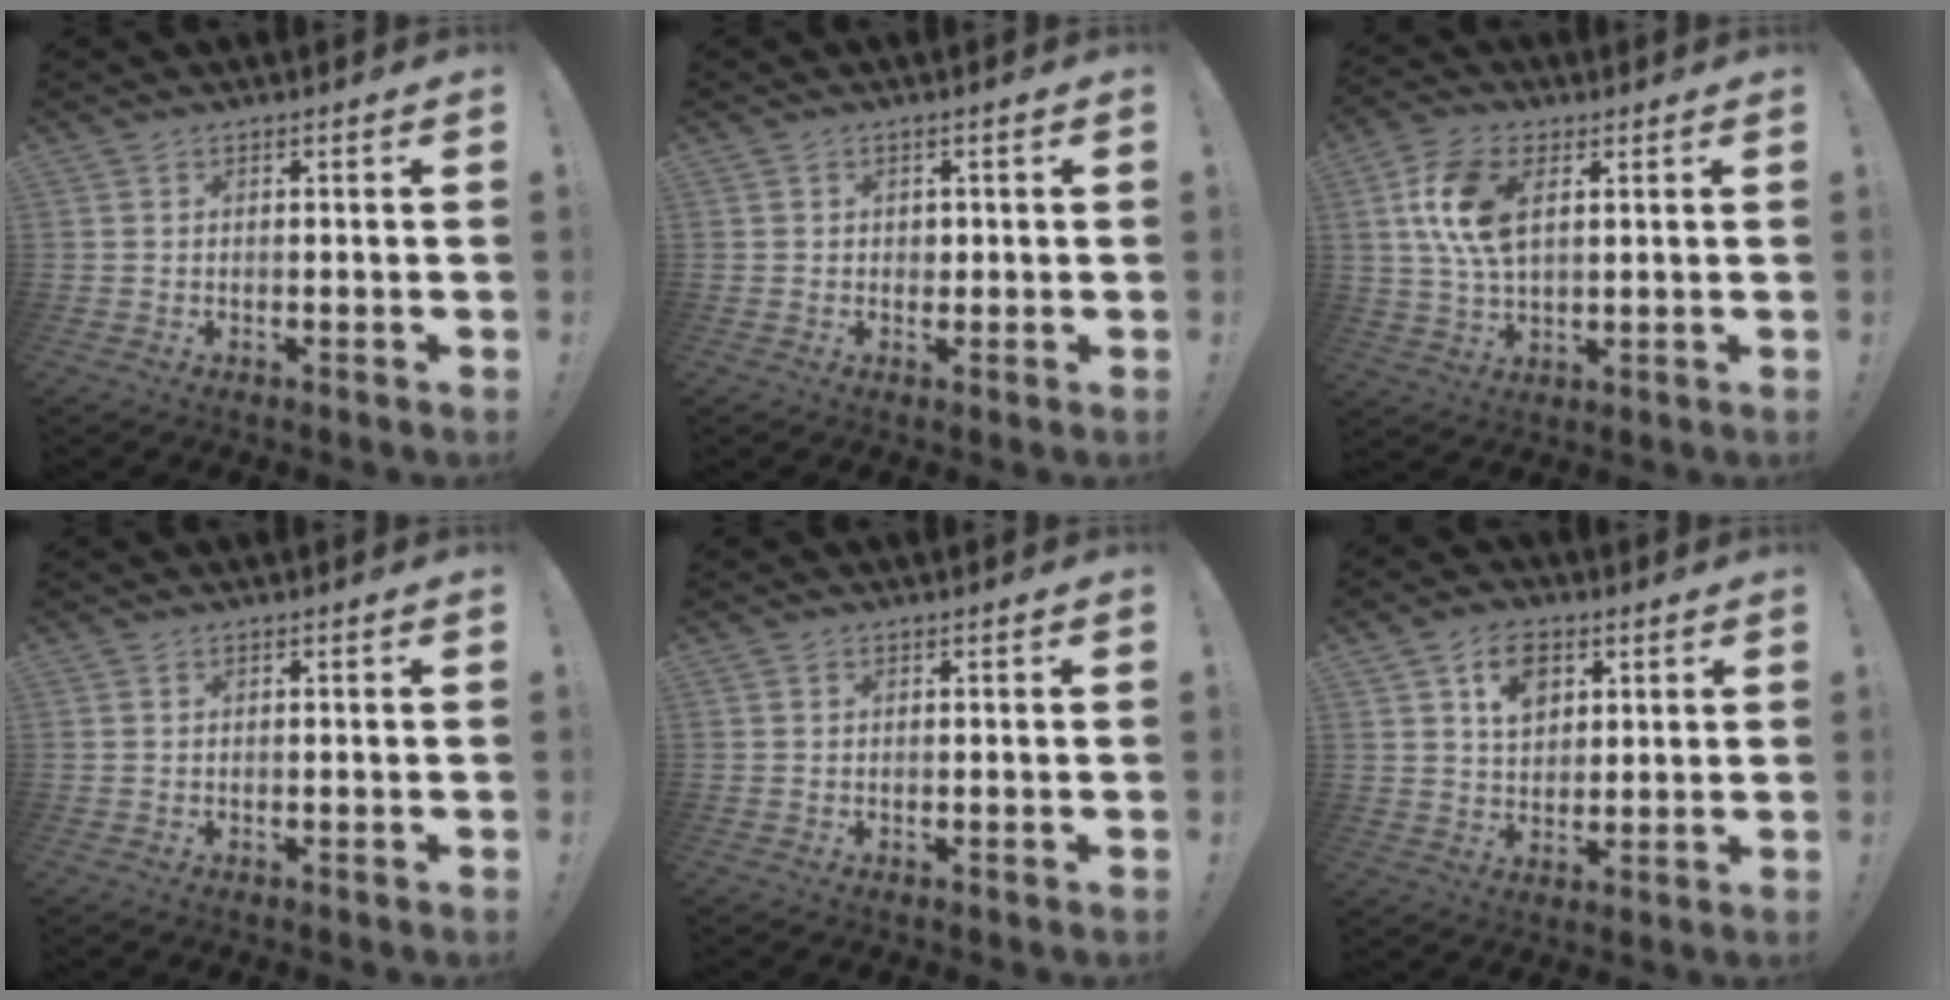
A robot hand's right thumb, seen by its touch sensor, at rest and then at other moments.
{"total": 1.5, "force": [0.2, 1.4, 0.3], "torque": [0.007, -0.004, 0.001]}
{"total": 12.3, "force": [3.4, 7.0, 9.5], "torque": [-0.192, 0.000, 0.062]}
{"total": 0.0}
{"total": 0.0}
{"total": 9.6, "force": [4.4, 6.9, 5.0], "torque": [-0.073, -0.010, 0.081]}